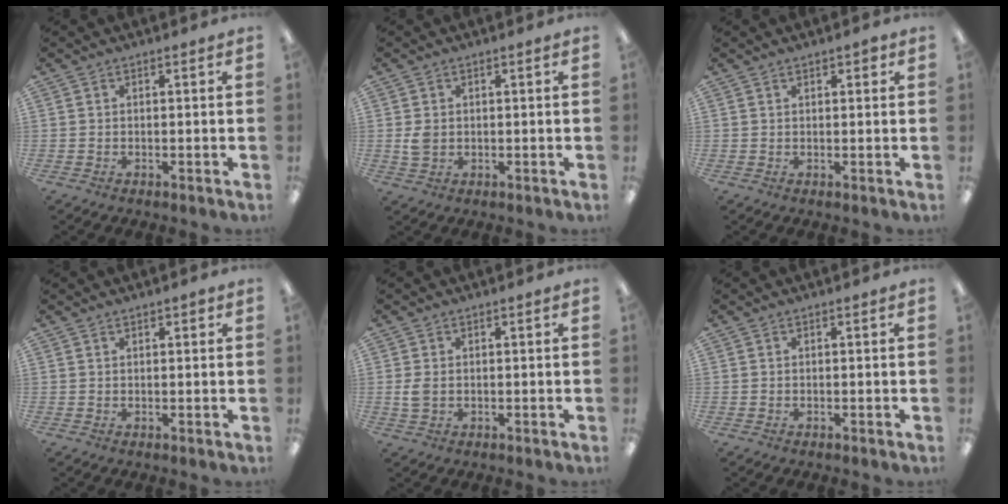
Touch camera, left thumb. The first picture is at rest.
{"total": 3.0, "force": [0.1, 2.3, 2.0], "torque": [-0.029, 0.002, 0.001]}
{"total": 1.4, "force": [0.9, 0.6, 0.9], "torque": [-0.010, -0.002, 0.015]}
{"total": 0.9, "force": [0.7, 0.4, 0.6], "torque": [-0.012, 0.001, 0.012]}
{"total": 2.8, "force": [-0.1, 1.7, 2.2], "torque": [-0.047, 0.002, -0.002]}
{"total": 0.0}